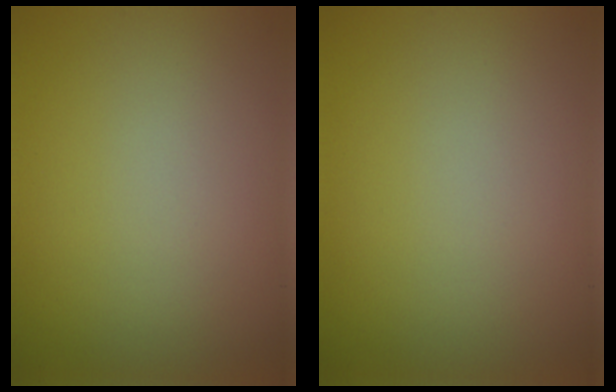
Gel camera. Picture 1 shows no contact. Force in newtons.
{"total": 0.0}